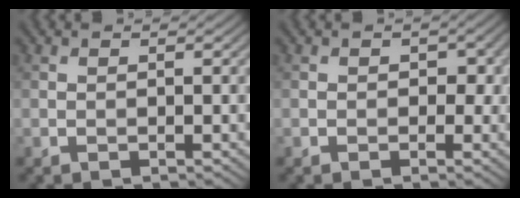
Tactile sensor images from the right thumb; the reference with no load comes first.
{"total": 1.6, "force": [0.0, 1.3, 0.8], "torque": [-0.015, -0.007, -0.002]}